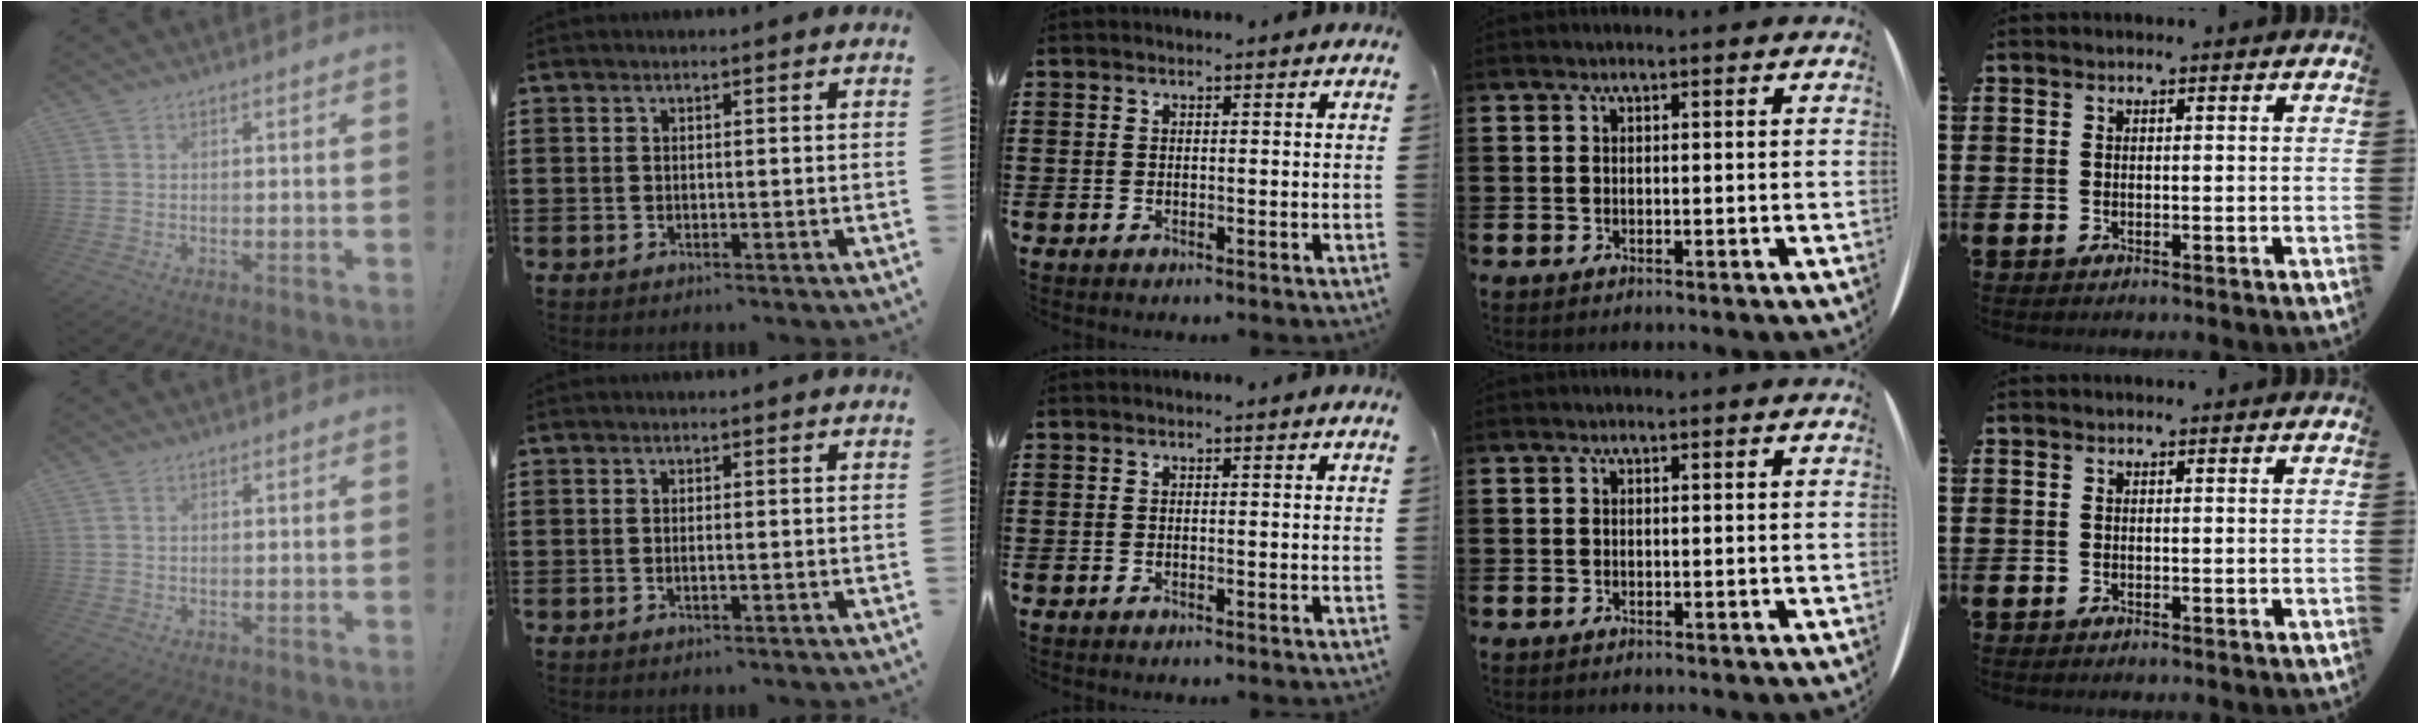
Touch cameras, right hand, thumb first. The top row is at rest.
{"thumb": {"total": 0.8, "force": [0.3, 0.6, 0.4], "torque": [-0.009, 0.003, 0.005]}, "index": {"total": 0.7, "force": [-0.2, 0.1, 0.7], "torque": [-0.012, -0.005, -0.002]}}